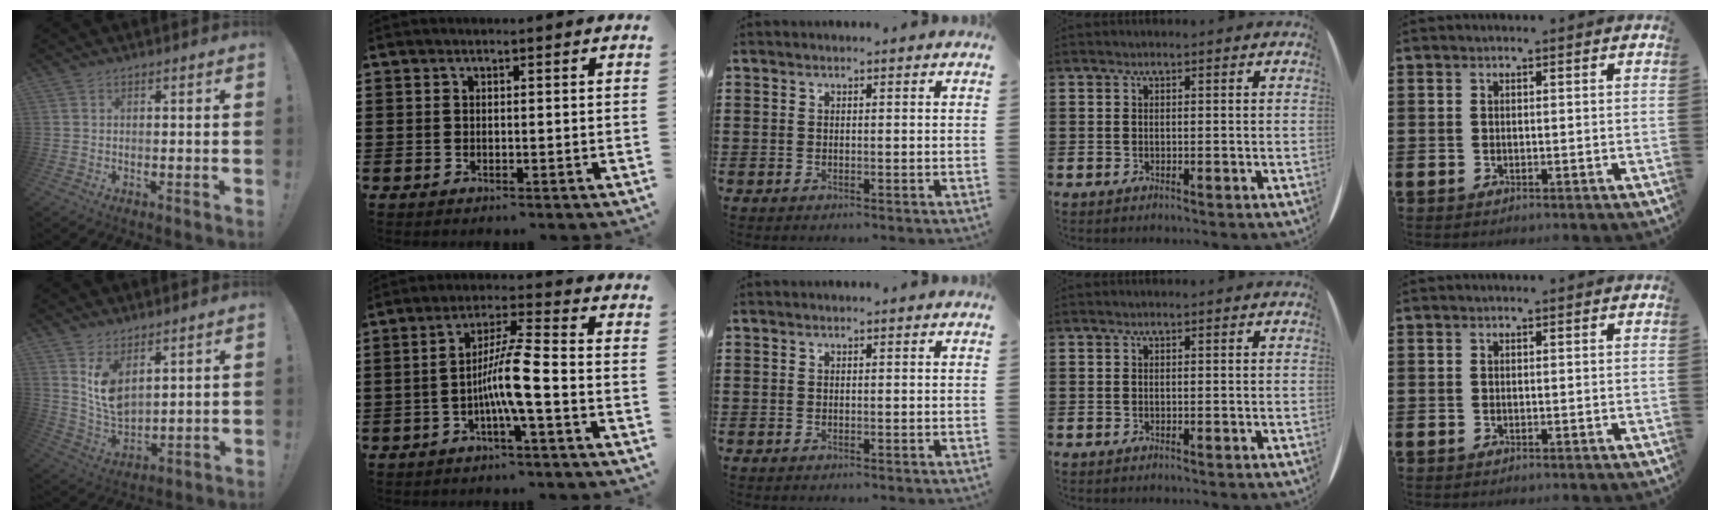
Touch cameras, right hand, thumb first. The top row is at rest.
{"thumb": {"total": 9.3, "force": [5.5, 5.1, 5.5], "torque": [-0.100, -0.035, 0.107]}, "index": {"total": 7.9, "force": [-2.6, 0.2, 7.5], "torque": [-0.150, -0.008, -0.054]}}